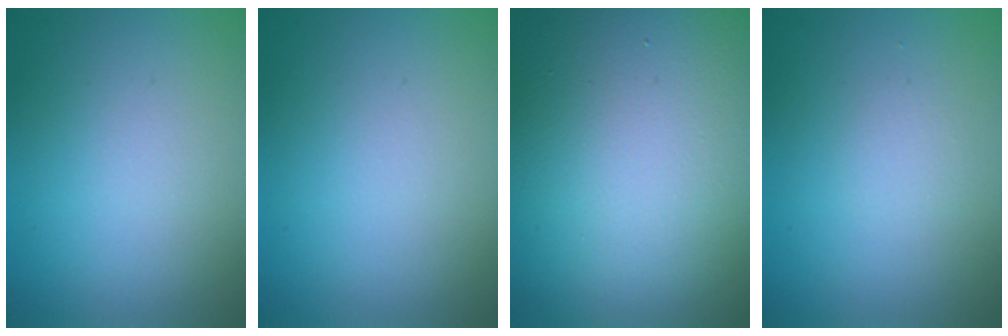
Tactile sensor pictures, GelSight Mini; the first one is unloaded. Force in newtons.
{"total": 0.0}
{"total": 20.3, "press": 20.3, "slide": 1.2}
{"total": 0.8, "press": 0.8, "slide": 0.0}